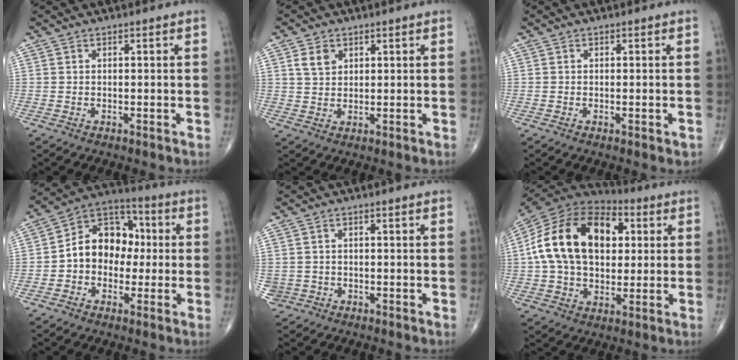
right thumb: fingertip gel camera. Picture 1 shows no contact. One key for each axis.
{"total": 3.8, "fx": 1.8, "fy": 2.7, "fz": 2.0, "tx": -0.025, "ty": -0.005, "tz": 0.037}
{"total": 1.2, "fx": -0.5, "fy": 0.3, "fz": 1.0, "tx": -0.014, "ty": -0.003, "tz": -0.005}
{"total": 12.6, "fx": -0.3, "fy": 9.8, "fz": 8.0, "tx": -0.090, "ty": 0.040, "tz": -0.020}
{"total": 2.2, "fx": -0.6, "fy": 2.1, "fz": 0.1, "tx": 0.006, "ty": 0.008, "tz": -0.007}
{"total": 23.4, "fx": 4.1, "fy": 15.2, "fz": 17.3, "tx": -0.305, "ty": 0.017, "tz": 0.063}